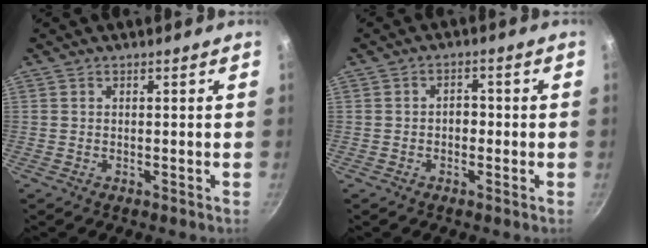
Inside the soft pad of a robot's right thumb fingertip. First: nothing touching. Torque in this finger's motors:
{"motor_torque": [-0.34, 0.27, 0.08, 0.29, 0.01]}